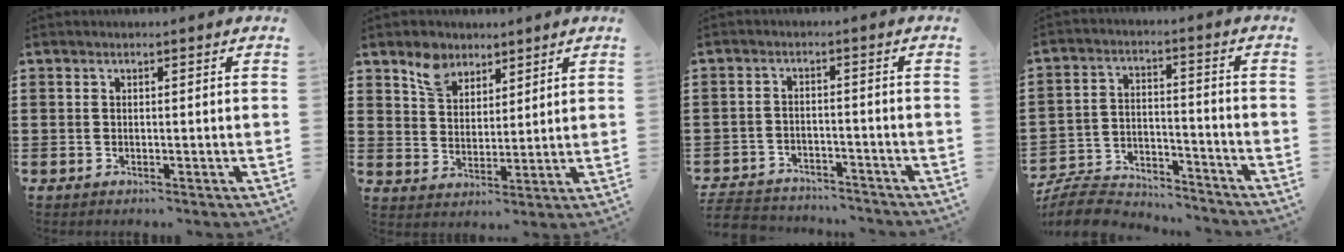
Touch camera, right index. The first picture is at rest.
{"total": 5.6, "force": [4.2, 3.4, 1.4], "torque": [-0.039, 0.005, 0.079]}
{"total": 4.0, "force": [-4.0, 0.6, 0.2], "torque": [-0.021, -0.002, -0.088]}
{"total": 8.1, "force": [-7.7, 1.7, 1.6], "torque": [-0.041, 0.017, -0.154]}